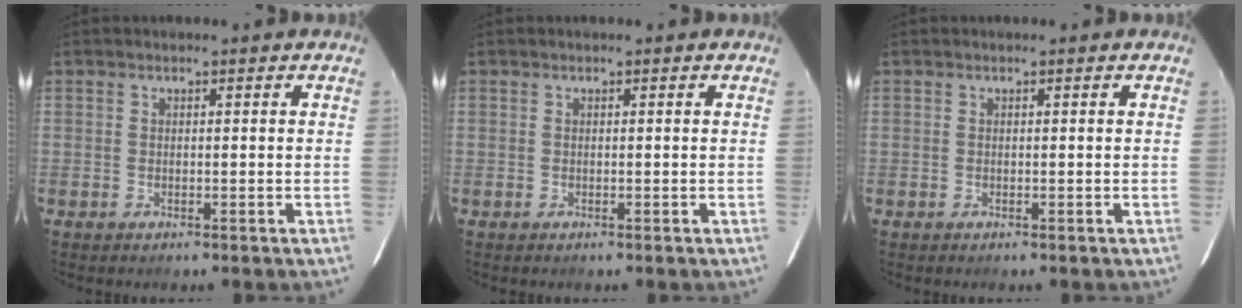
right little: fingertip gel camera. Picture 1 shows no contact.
{"total": 0.0}
{"total": 0.0}